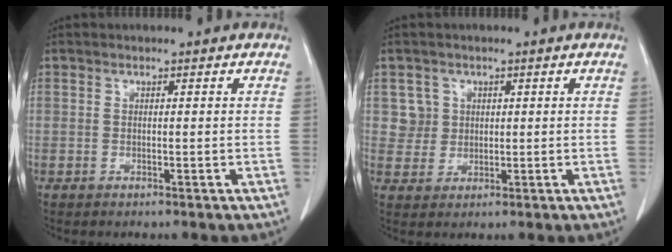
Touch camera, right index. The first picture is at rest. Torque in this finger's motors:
{"motor_torque": [-0.07, 0.02, 0.02, -0.01]}